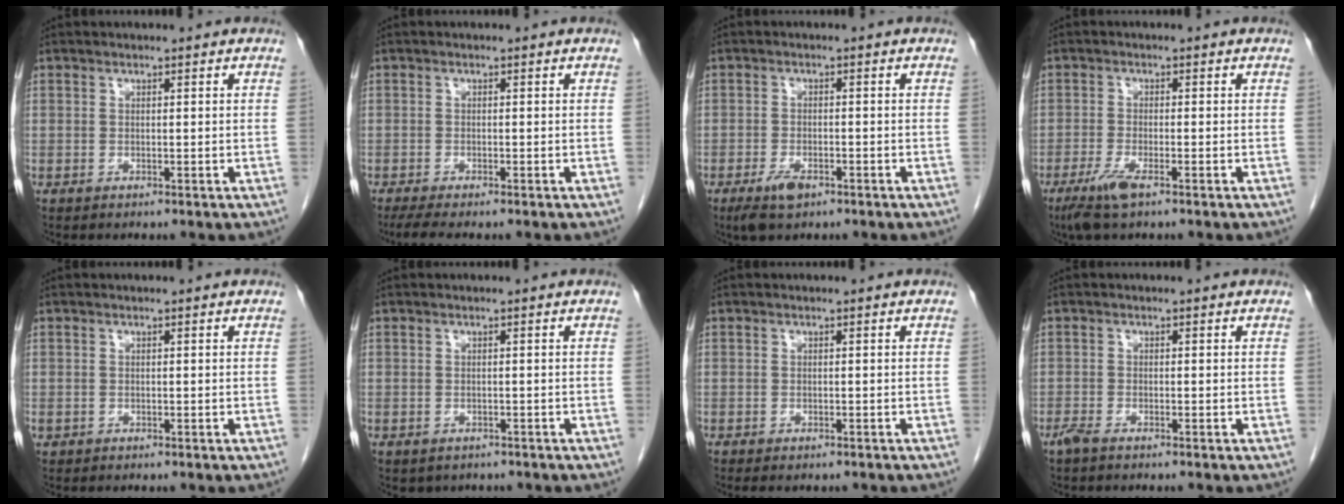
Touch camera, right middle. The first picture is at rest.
{"total": 3.6, "force": [-2.9, 0.3, 2.1], "torque": [-0.036, -0.009, -0.045]}
{"total": 3.8, "force": [-2.3, 1.4, 2.6], "torque": [-0.057, -0.003, -0.037]}
{"total": 4.3, "force": [-2.7, 0.5, 3.3], "torque": [-0.075, -0.012, -0.052]}
{"total": 0.5, "force": [-0.2, 0.5, 0.1], "torque": [-0.005, 0.003, 0.001]}
{"total": 2.8, "force": [-2.2, 1.8, 0.5], "torque": [-0.005, 0.004, -0.023]}
{"total": 2.8, "force": [-2.4, 1.1, 1.0], "torque": [-0.010, -0.004, -0.025]}
{"total": 1.7, "force": [-1.4, 0.3, 1.0], "torque": [-0.025, -0.003, -0.027]}